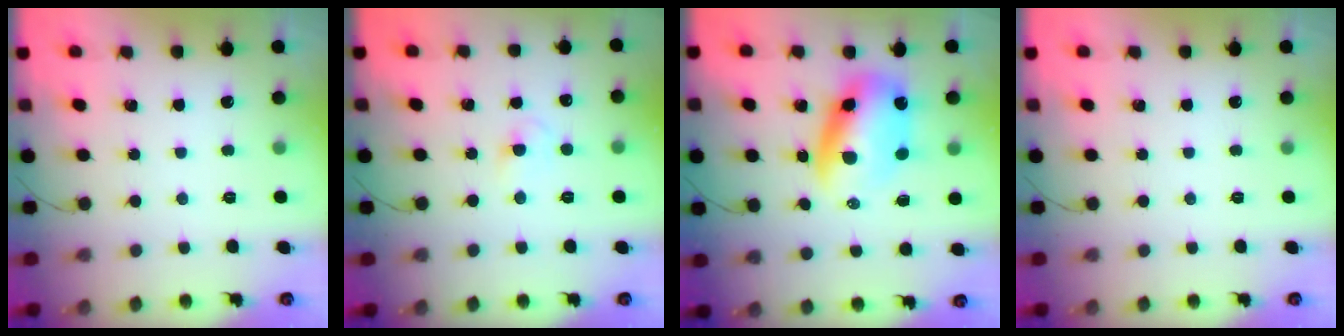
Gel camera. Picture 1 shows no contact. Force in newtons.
{"total": 2.3, "press": 2.1, "slide": 1.0}
{"total": 10.8, "press": 10.4, "slide": 2.7}
{"total": 0.0}